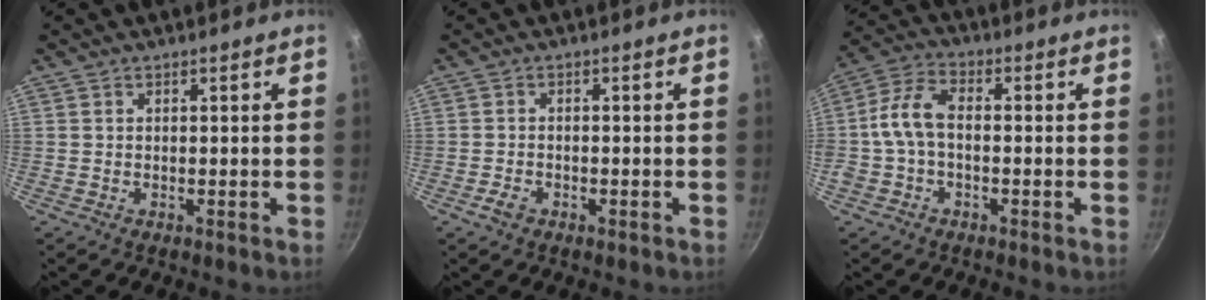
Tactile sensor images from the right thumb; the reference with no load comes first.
{"total": 2.9, "force": [-1.5, 1.6, 1.9], "torque": [-0.041, 0.010, -0.030]}
{"total": 7.8, "force": [-1.1, 4.6, 6.2], "torque": [-0.128, 0.031, -0.033]}